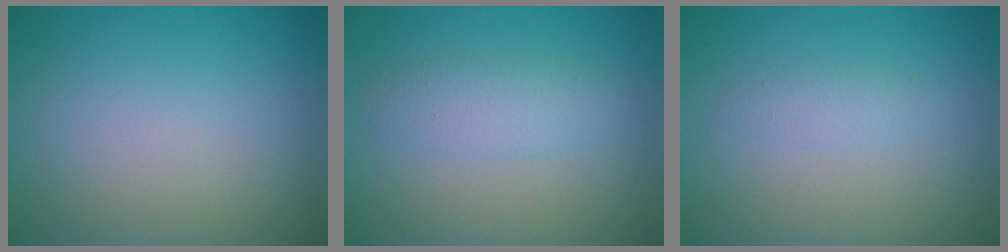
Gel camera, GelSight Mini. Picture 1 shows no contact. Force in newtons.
{"total": 2.3, "press": 2.3, "slide": 0.1}
{"total": 1.1, "press": 1.1, "slide": 0.1}